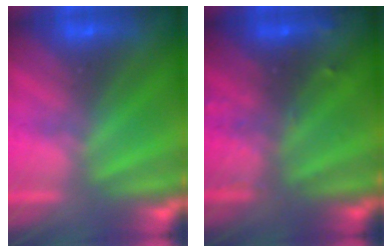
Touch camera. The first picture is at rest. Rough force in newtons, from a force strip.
{"total": 2.9}